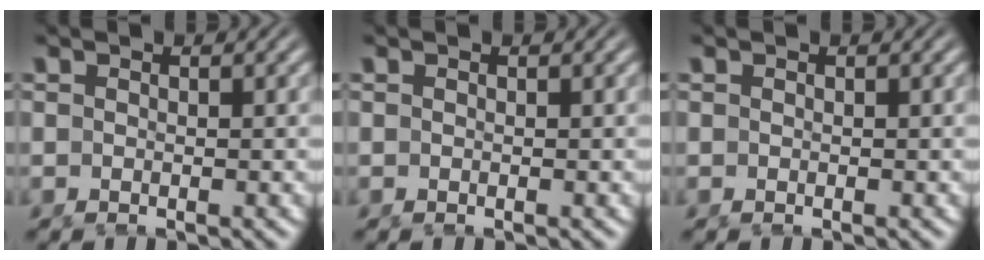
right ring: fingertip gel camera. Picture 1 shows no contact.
{"total": 0.0}
{"total": 0.0}